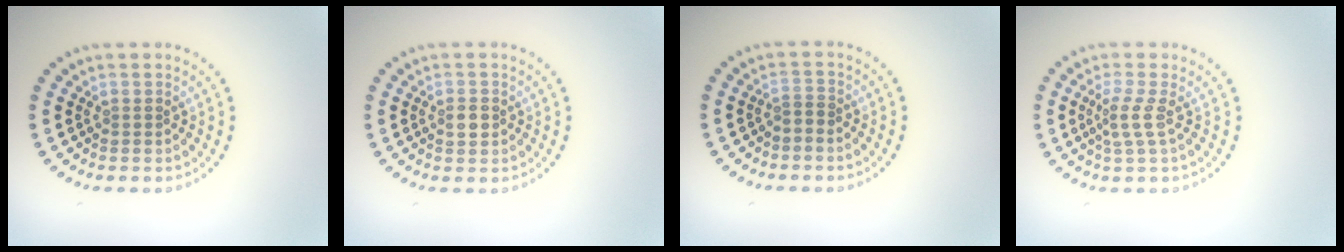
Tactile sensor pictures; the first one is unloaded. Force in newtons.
{"total": 1.5, "press": 1.5, "slide": 0.3}
{"total": 0.9, "press": 0.7, "slide": 0.7}
{"total": 2.2, "press": 1.5, "slide": 1.5}